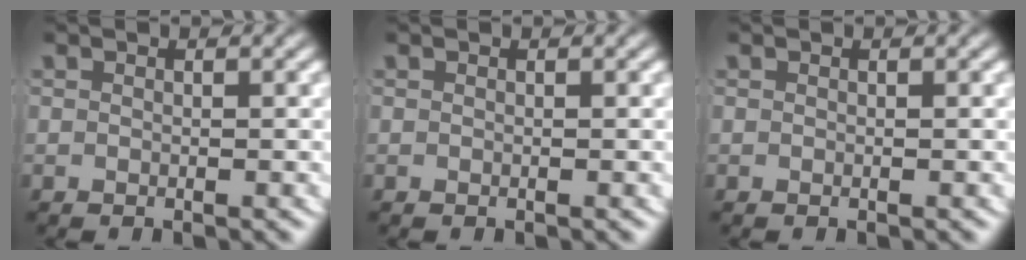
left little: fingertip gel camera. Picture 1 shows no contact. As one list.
[{"total": 0.0}, {"total": 0.0}]